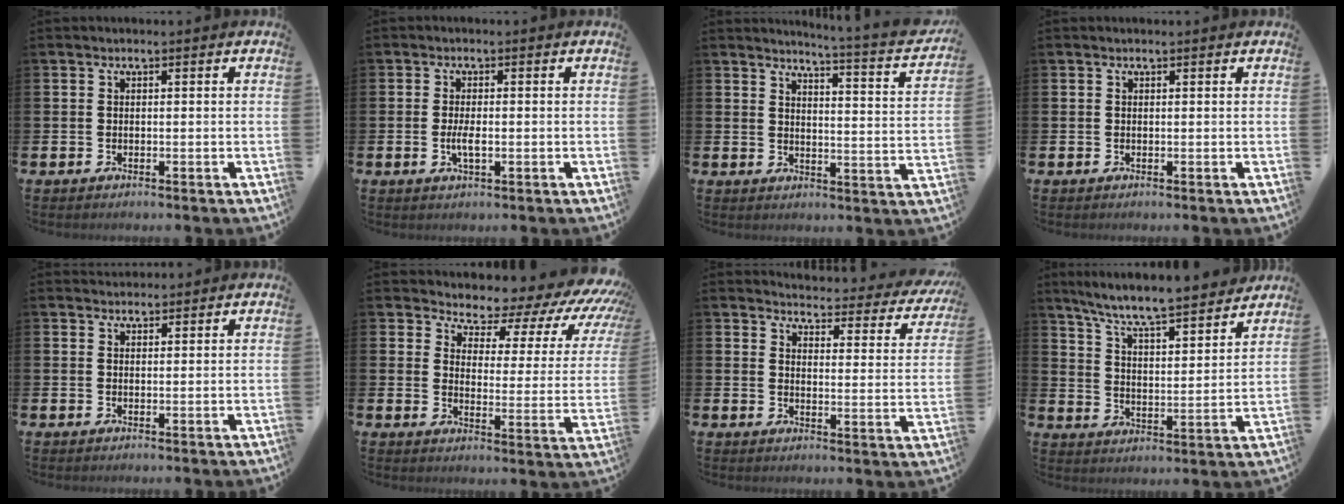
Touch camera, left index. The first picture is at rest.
{"total": 2.5, "force": [-0.3, 0.8, 2.3], "torque": [-0.041, -0.001, -0.006]}
{"total": 4.1, "force": [3.8, -0.5, 1.5], "torque": [-0.032, -0.043, 0.055]}
{"total": 0.0}
{"total": 1.8, "force": [1.7, 0.7, 0.0], "torque": [0.004, -0.003, 0.030]}
{"total": 5.2, "force": [4.6, 2.1, 1.1], "torque": [-0.024, -0.057, 0.067]}
{"total": 3.2, "force": [3.0, 0.8, 0.8], "torque": [-0.023, -0.035, 0.041]}
{"total": 8.1, "force": [7.7, 0.4, 2.6], "torque": [-0.078, -0.064, 0.131]}